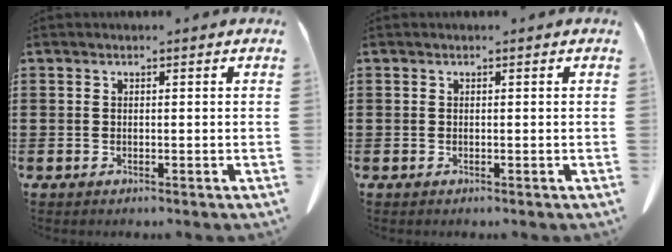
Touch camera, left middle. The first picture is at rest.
{"total": 0.0}